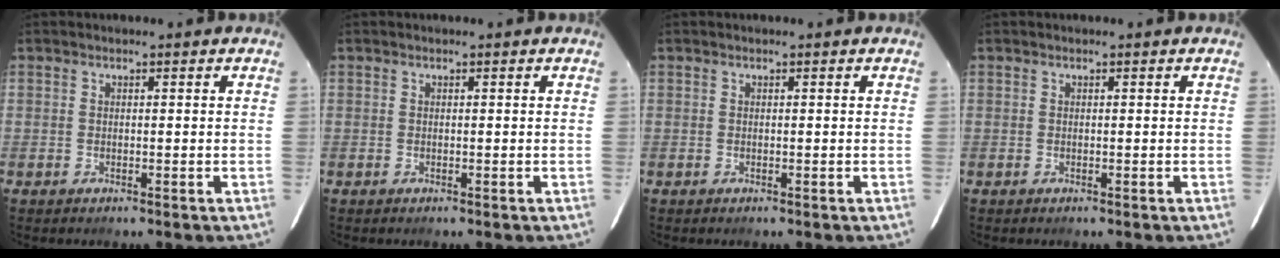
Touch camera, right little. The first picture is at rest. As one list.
[{"total": 0.0}, {"total": 0.0}, {"total": 0.0}]